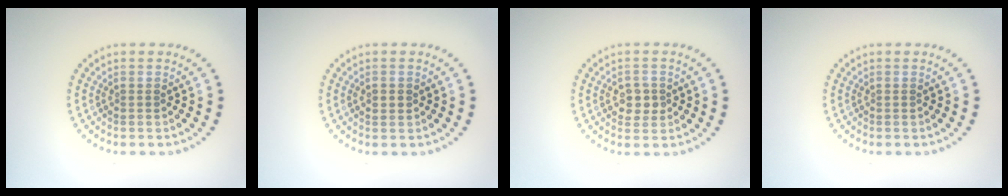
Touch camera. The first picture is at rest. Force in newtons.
{"total": 1.4, "press": 1.4, "slide": 0.2}
{"total": 2.1, "press": 2.0, "slide": 0.3}
{"total": 0.0}